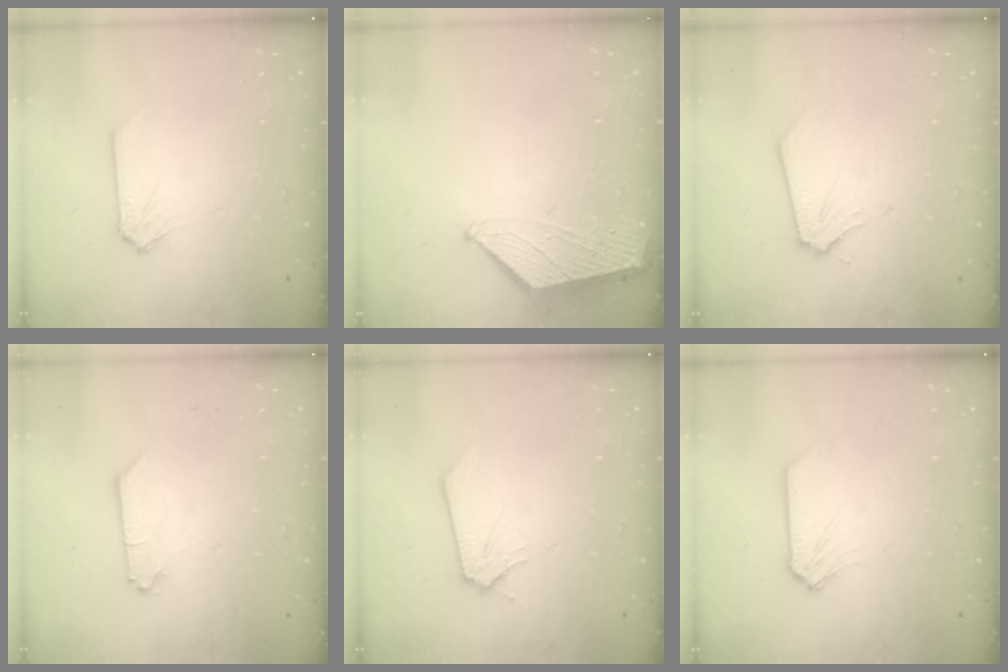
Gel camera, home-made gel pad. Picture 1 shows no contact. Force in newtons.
{"total": 1.5, "press": 1.4, "slide": 0.2}
{"total": 0.0}
{"total": 0.0}
{"total": 0.0}
{"total": 0.0}